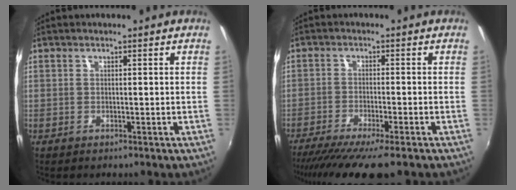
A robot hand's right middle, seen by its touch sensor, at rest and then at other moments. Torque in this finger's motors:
{"motor_torque": [1.34, -0.80, 0.24, 0.12]}